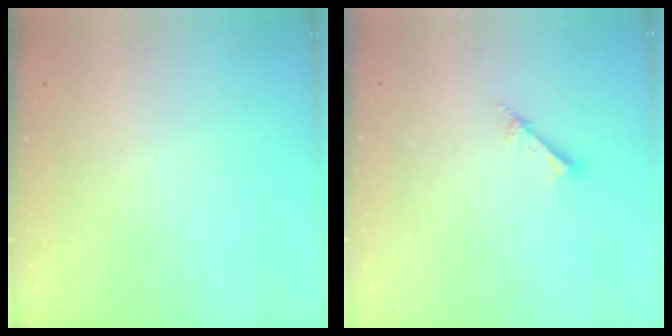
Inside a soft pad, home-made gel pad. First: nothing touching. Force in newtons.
{"total": 2.8, "press": 2.7, "slide": 0.4}